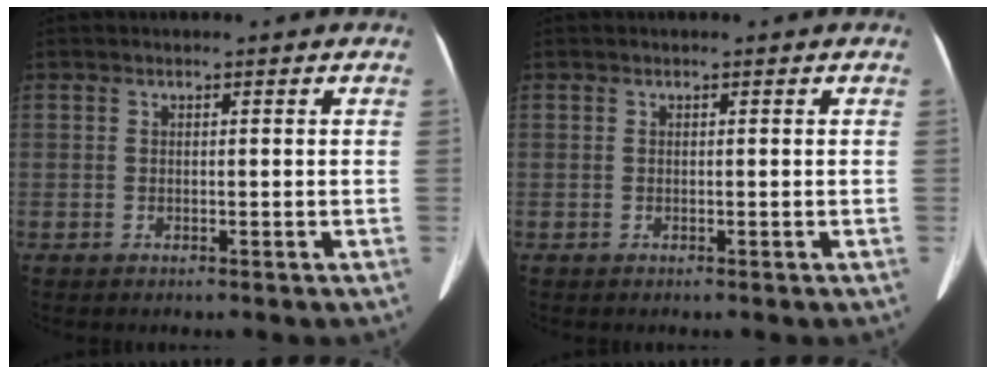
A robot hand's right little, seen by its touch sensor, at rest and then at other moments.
{"total": 0.0}